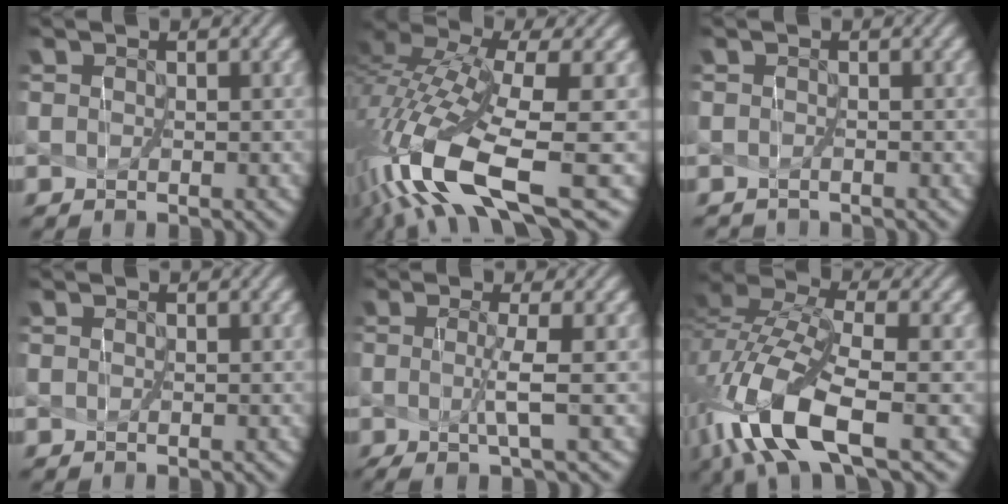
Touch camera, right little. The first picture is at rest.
{"total": 12.5, "force": [-4.6, 3.9, 10.9], "torque": [-0.247, -0.004, -0.067]}
{"total": 1.1, "force": [-0.9, -0.2, -0.6], "torque": [0.007, -0.004, -0.011]}
{"total": 0.0}
{"total": 3.0, "force": [-1.0, -0.6, 2.8], "torque": [-0.065, -0.013, -0.008]}
{"total": 9.6, "force": [-4.7, 3.0, 7.8], "torque": [-0.170, -0.004, -0.086]}